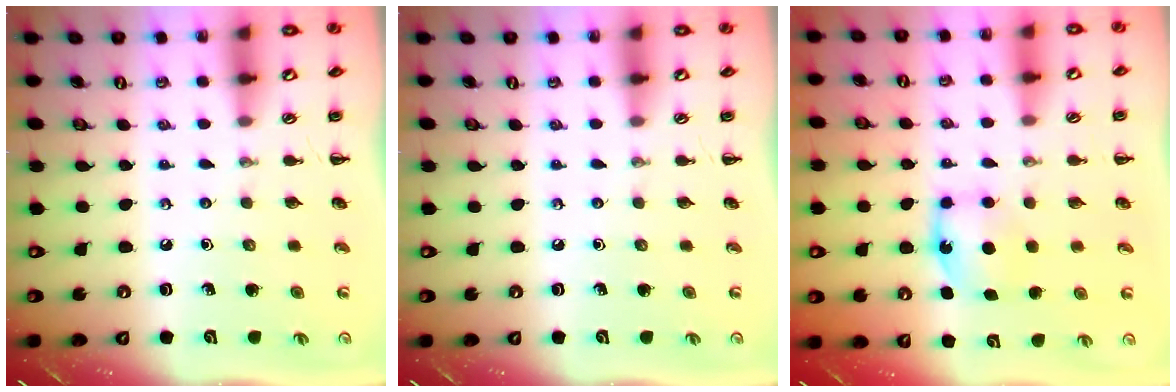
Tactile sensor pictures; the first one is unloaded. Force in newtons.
{"total": 0.0}
{"total": 6.1, "press": 5.9, "slide": 1.3}